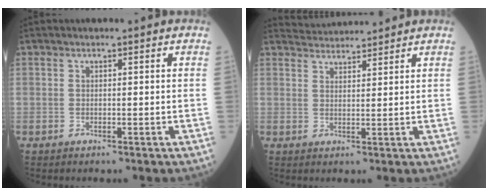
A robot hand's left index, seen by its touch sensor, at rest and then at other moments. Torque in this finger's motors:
{"motor_torque": [-0.26, -0.38, 0.00, -0.02]}